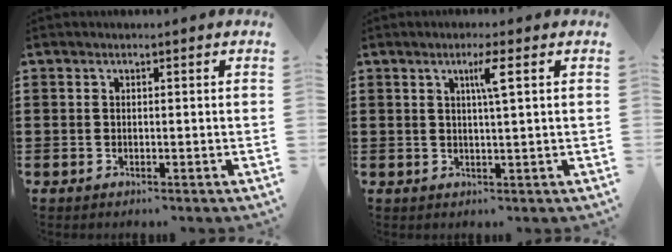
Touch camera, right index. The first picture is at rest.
{"total": 3.4, "force": [1.3, -0.2, 3.1], "torque": [-0.055, -0.006, 0.016]}